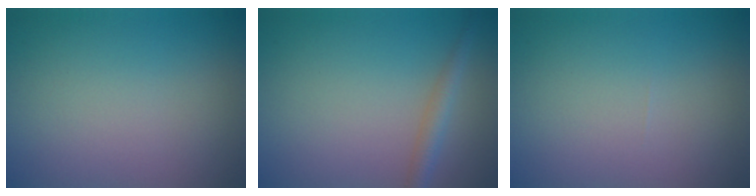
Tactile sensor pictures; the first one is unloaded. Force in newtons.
{"total": 2.2, "press": 2.2, "slide": 0.1}
{"total": 0.0}